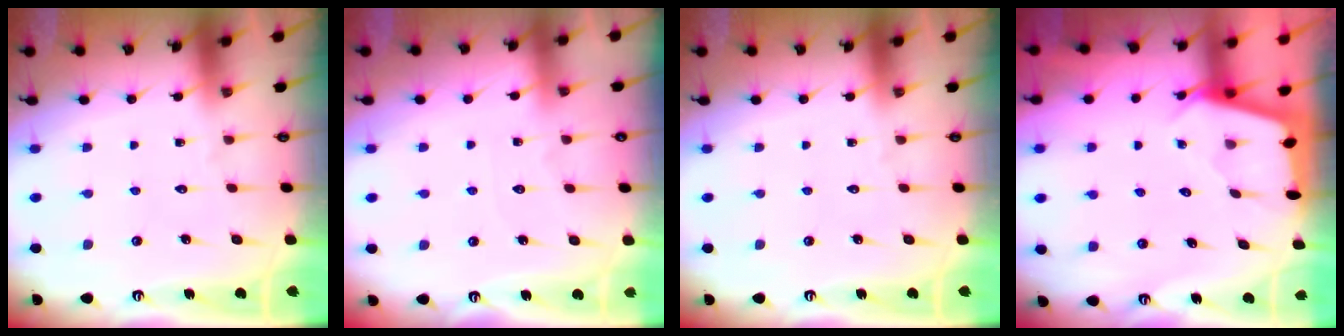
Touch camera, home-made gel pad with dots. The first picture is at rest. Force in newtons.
{"total": 2.5, "press": 2.5, "slide": 0.4}
{"total": 0.0}
{"total": 2.5, "press": 2.5, "slide": 0.3}